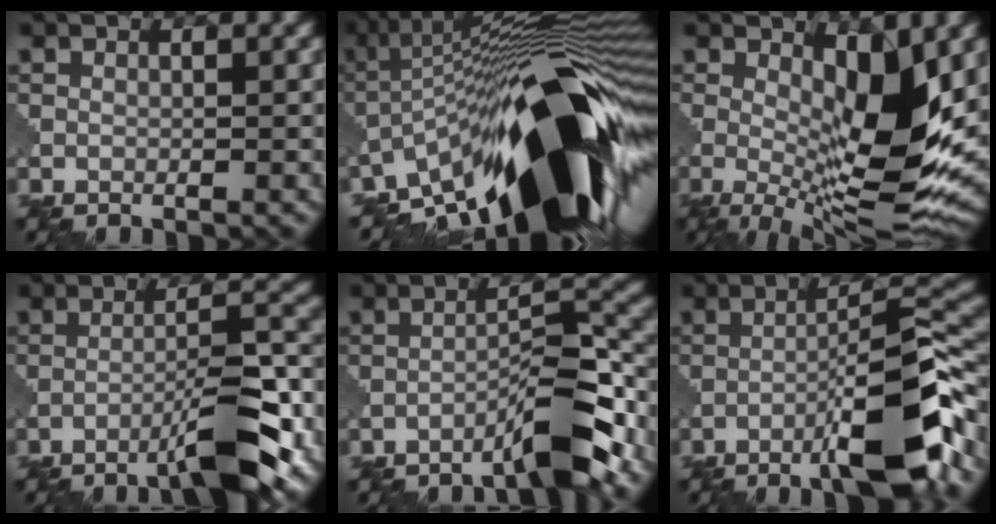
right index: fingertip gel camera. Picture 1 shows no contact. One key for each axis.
{"total": 18.2, "fx": -6.9, "fy": 5.7, "fz": 15.9, "tx": -0.226, "ty": 0.030, "tz": -0.141}
{"total": 9.9, "fx": 1.0, "fy": 3.2, "fz": 9.4, "tx": -0.153, "ty": -0.012, "tz": 0.023}
{"total": 7.8, "fx": -4.9, "fy": 1.1, "fz": 5.9, "tx": -0.085, "ty": 0.016, "tz": -0.079}
{"total": 5.8, "fx": -4.1, "fy": 0.6, "fz": 4.0, "tx": -0.057, "ty": 0.018, "tz": -0.070}
{"total": 10.9, "fx": -5.7, "fy": 1.9, "fz": 9.2, "tx": -0.133, "ty": 0.017, "tz": -0.091}